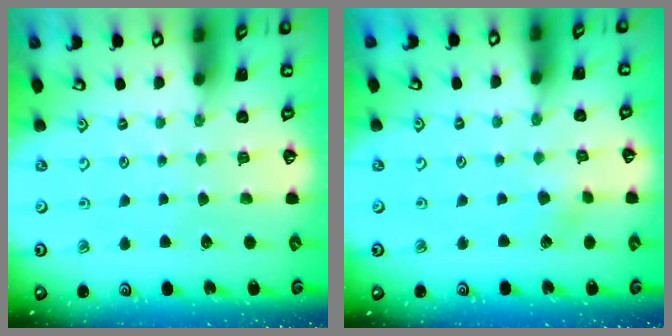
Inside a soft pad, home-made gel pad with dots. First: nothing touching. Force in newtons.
{"total": 2.3, "press": 2.3, "slide": 0.1}